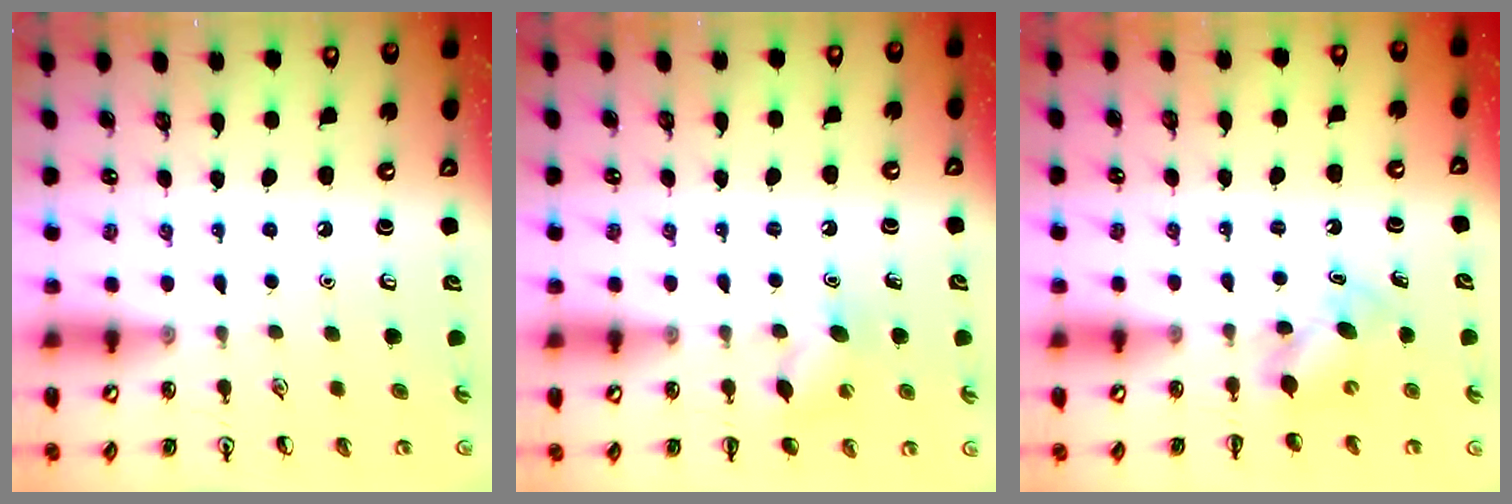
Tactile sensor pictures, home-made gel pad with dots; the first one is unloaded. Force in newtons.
{"total": 6.7, "press": 6.6, "slide": 1.6}
{"total": 4.4, "press": 4.3, "slide": 0.8}